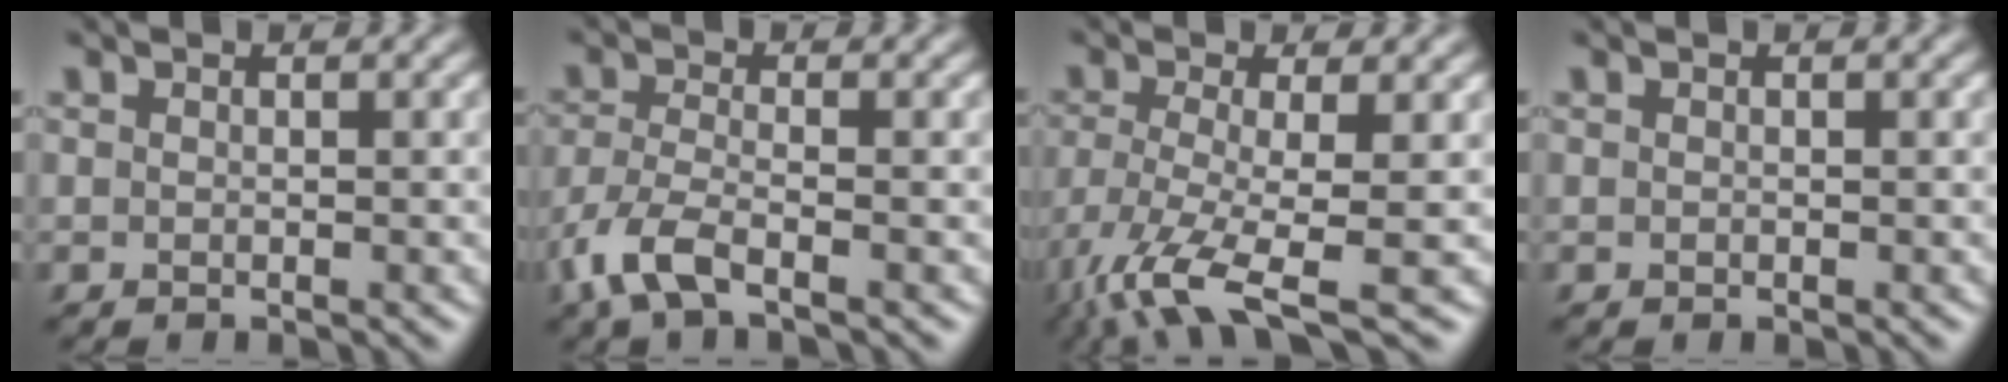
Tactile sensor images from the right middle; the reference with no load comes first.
{"total": 4.2, "force": [-2.6, 1.4, 3.1], "torque": [-0.080, -0.011, -0.064]}
{"total": 7.6, "force": [-4.3, 1.8, 6.0], "torque": [-0.126, -0.015, -0.086]}
{"total": 0.0}